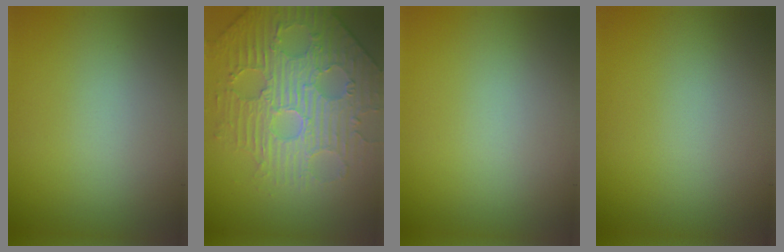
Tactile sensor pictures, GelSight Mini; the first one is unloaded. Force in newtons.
{"total": 4.7, "press": 4.7, "slide": 0.2}
{"total": 0.0}
{"total": 0.0}